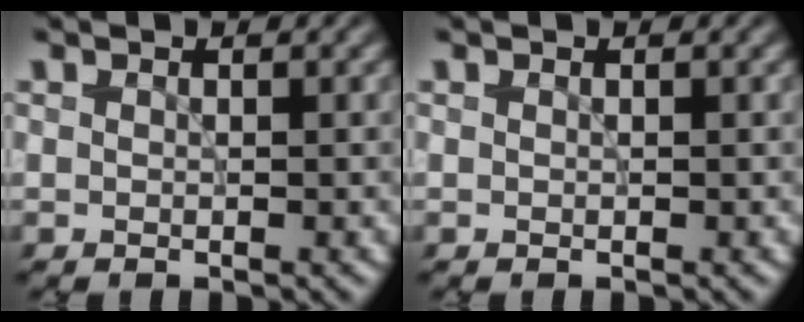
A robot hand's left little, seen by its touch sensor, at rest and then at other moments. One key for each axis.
{"total": 0.0}